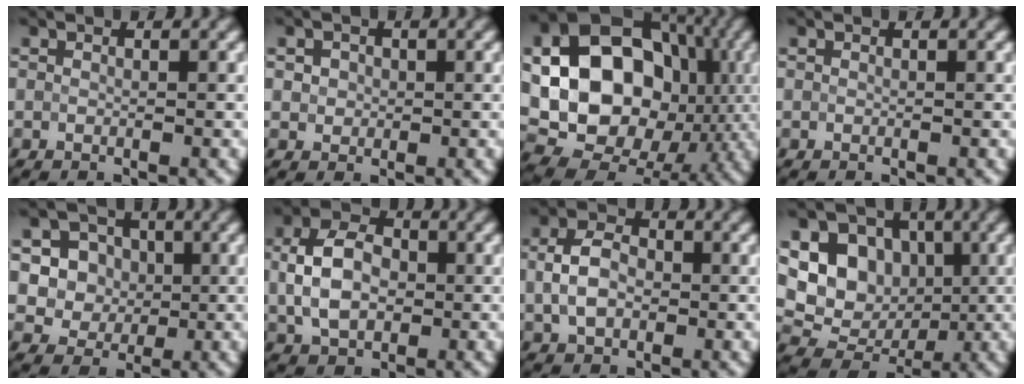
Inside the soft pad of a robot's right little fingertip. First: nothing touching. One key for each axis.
{"total": 2.2, "fx": 0.8, "fy": 1.8, "fz": 1.0, "tx": -0.015, "ty": 0.010, "tz": 0.008}
{"total": 20.2, "fx": 1.1, "fy": 16.5, "fz": 11.6, "tx": -0.208, "ty": 0.013, "tz": 0.008}
{"total": 0.0}
{"total": 5.3, "fx": 1.1, "fy": 4.7, "fz": 2.1, "tx": -0.037, "ty": 0.009, "tz": 0.017}
{"total": 6.0, "fx": 0.3, "fy": 4.2, "fz": 4.2, "tx": -0.087, "ty": 0.010, "tz": 0.001}
{"total": 4.2, "fx": 0.1, "fy": 3.0, "fz": 3.0, "tx": -0.067, "ty": 0.005, "tz": -0.004}
{"total": 9.7, "fx": 2.2, "fy": 8.0, "fz": 4.9, "tx": -0.087, "ty": 0.026, "tz": 0.018}